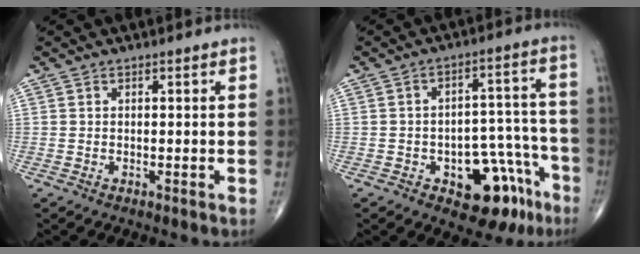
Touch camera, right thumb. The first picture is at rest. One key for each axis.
{"total": 13.7, "fx": -7.0, "fy": 7.4, "fz": 9.2, "tx": -0.069, "ty": 0.061, "tz": -0.086}